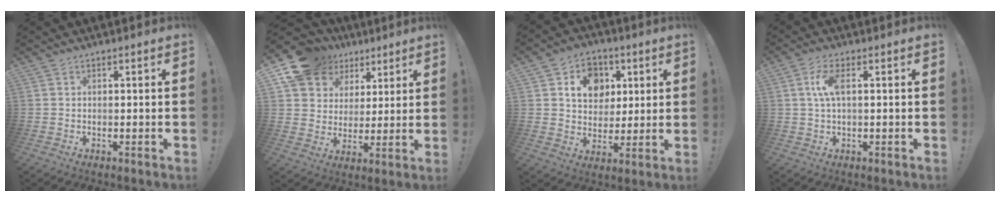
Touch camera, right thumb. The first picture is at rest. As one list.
[{"total": 14.0, "force": [8.7, 10.1, 4.4], "torque": [-0.086, -0.055, 0.175]}, {"total": 12.4, "force": [4.7, 10.0, 5.6], "torque": [-0.080, -0.013, 0.093]}, {"total": 6.2, "force": [0.9, 2.2, 5.7], "torque": [-0.113, 0.003, 0.015]}]